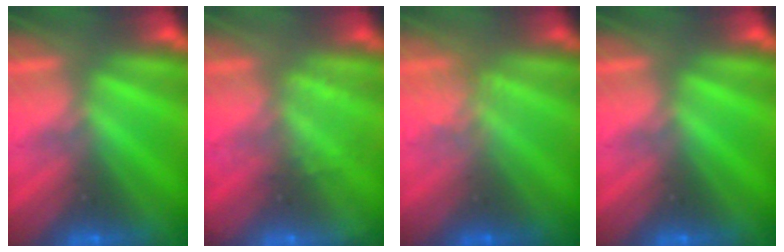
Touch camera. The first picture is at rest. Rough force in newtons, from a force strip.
{"total": 2.2}
{"total": 1.1}
{"total": 0.0}